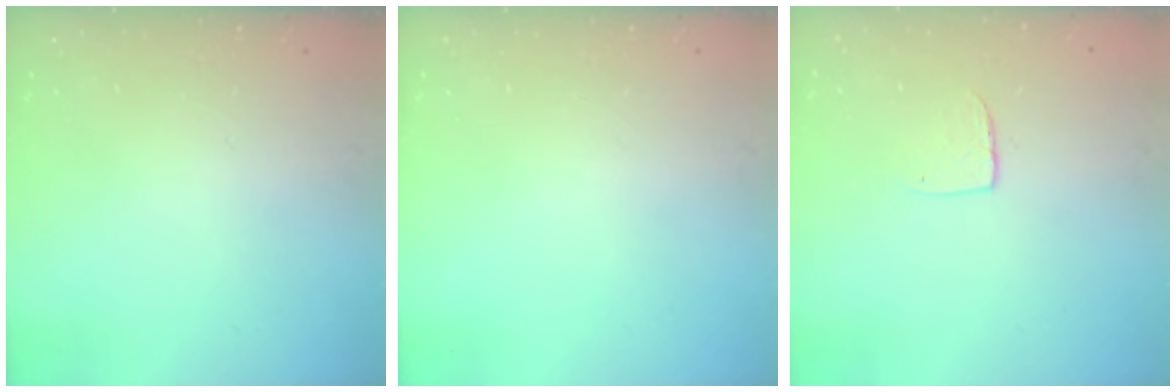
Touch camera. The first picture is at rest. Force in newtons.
{"total": 0.0}
{"total": 5.9, "press": 5.9, "slide": 0.5}